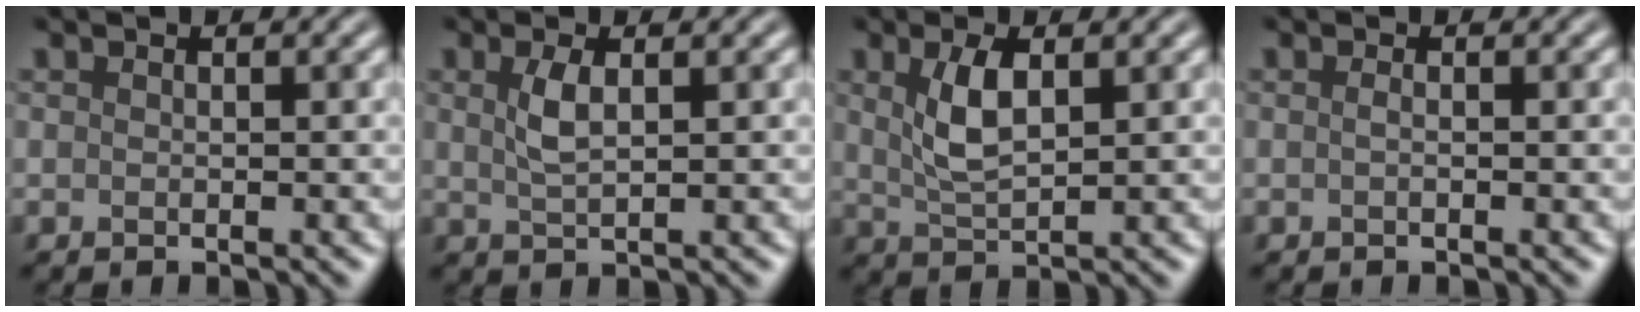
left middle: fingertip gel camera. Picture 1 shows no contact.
{"total": 2.3, "force": [0.8, 0.8, 2.0], "torque": [-0.044, 0.001, 0.016]}
{"total": 3.7, "force": [1.1, 1.5, 3.1], "torque": [-0.069, 0.000, 0.025]}
{"total": 0.5, "force": [-0.1, 0.1, 0.5], "torque": [-0.012, 0.001, -0.002]}